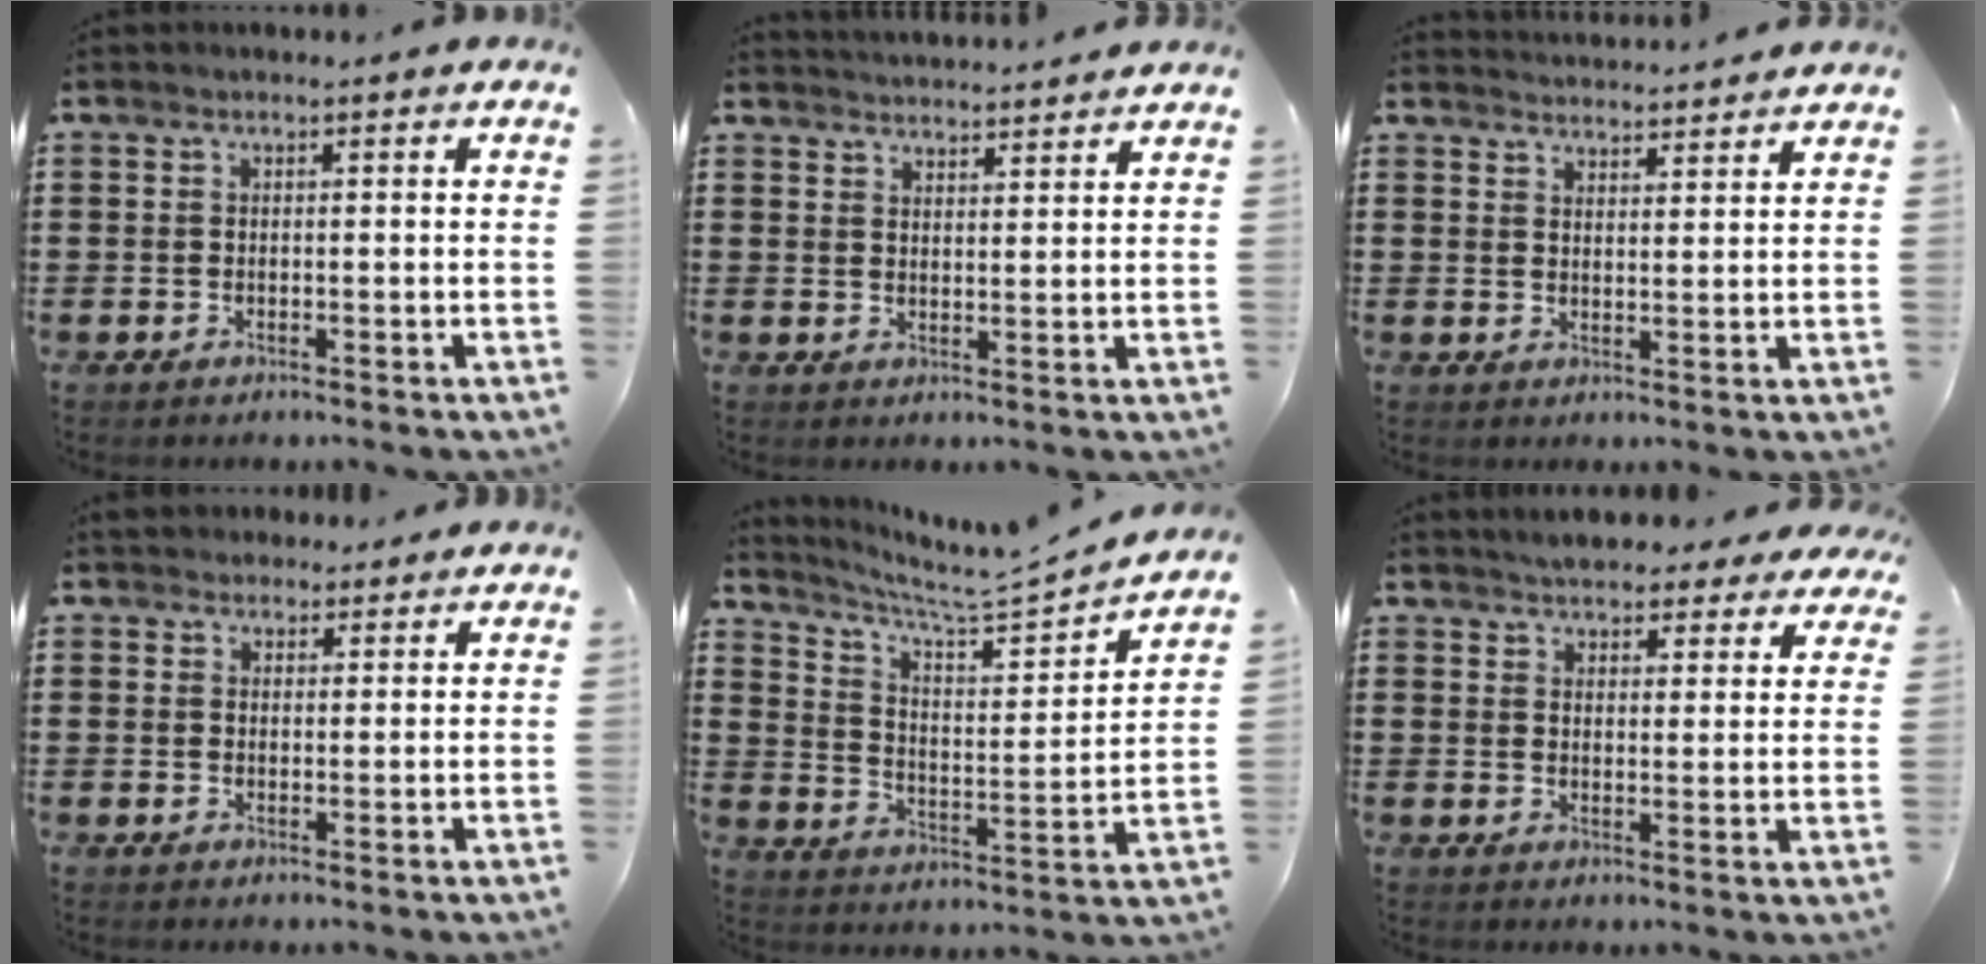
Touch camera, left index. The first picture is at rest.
{"total": 2.9, "force": [2.8, -0.4, -0.3], "torque": [-0.002, -0.014, 0.053]}
{"total": 3.0, "force": [3.0, -0.2, -0.3], "torque": [-0.003, -0.015, 0.055]}
{"total": 2.6, "force": [2.3, 1.3, -0.2], "torque": [0.004, 0.002, 0.042]}
{"total": 4.6, "force": [4.4, -0.7, 1.2], "torque": [-0.047, -0.048, 0.061]}
{"total": 4.3, "force": [4.3, 0.6, 0.5], "torque": [-0.025, -0.011, 0.079]}